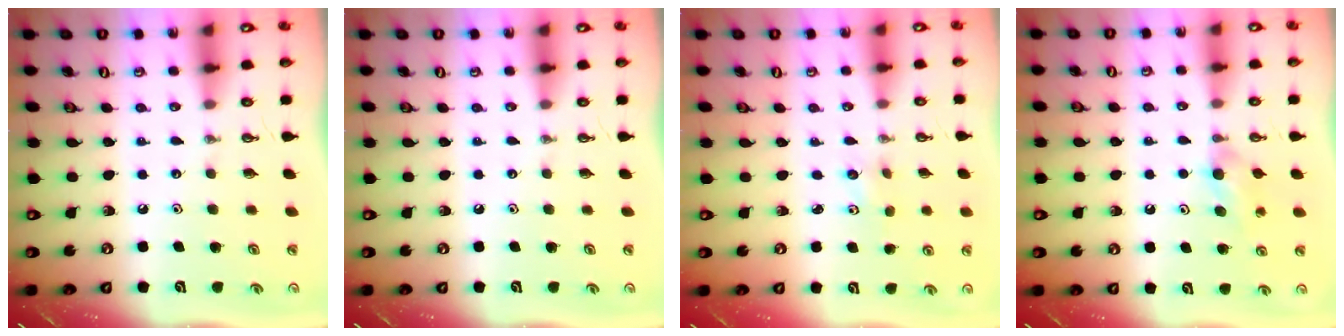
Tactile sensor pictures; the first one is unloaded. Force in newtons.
{"total": 0.0}
{"total": 4.8, "press": 4.2, "slide": 2.5}
{"total": 6.8, "press": 6.7, "slide": 1.4}